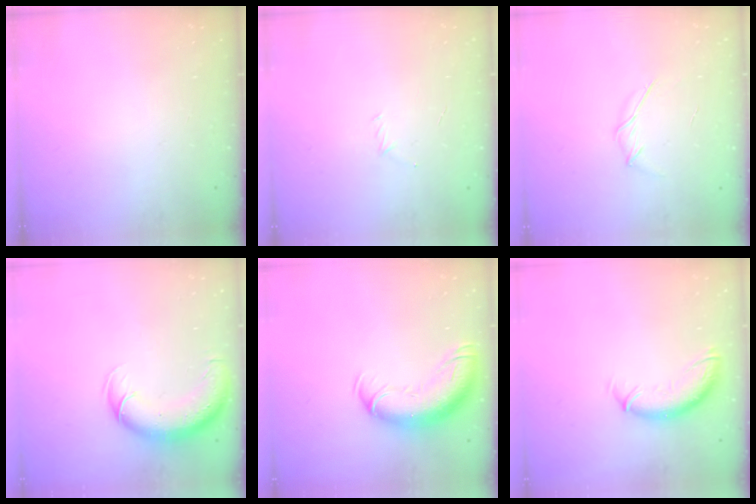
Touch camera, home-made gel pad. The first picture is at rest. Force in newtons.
{"total": 2.9, "press": 2.8, "slide": 0.8}
{"total": 3.9, "press": 3.8, "slide": 0.9}
{"total": 11.0, "press": 10.6, "slide": 2.8}
{"total": 15.2, "press": 14.8, "slide": 3.6}
{"total": 10.4, "press": 10.3, "slide": 0.9}